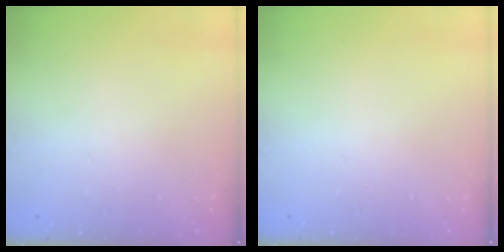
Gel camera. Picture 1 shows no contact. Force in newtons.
{"total": 0.0}